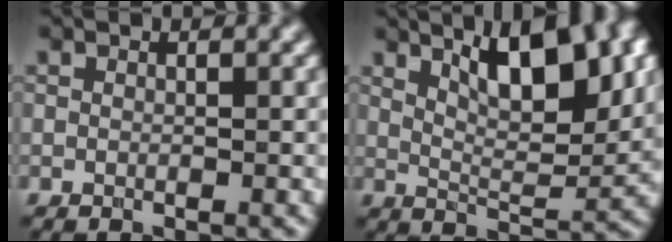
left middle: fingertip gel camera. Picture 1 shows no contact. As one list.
[{"total": 8.1, "force": [3.9, 2.6, 6.6], "torque": [-0.101, -0.001, 0.069]}]